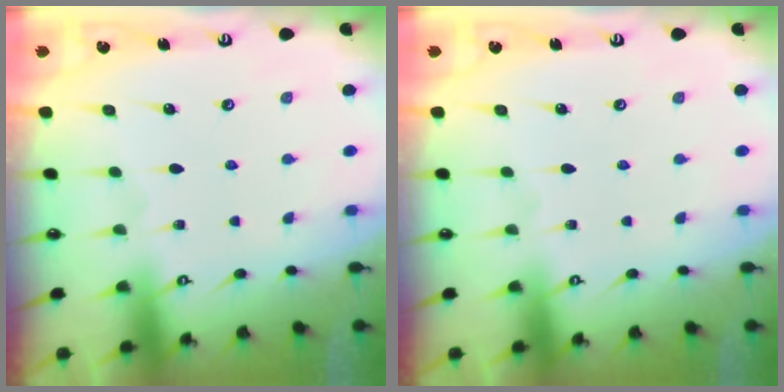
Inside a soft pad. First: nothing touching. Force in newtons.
{"total": 0.0}